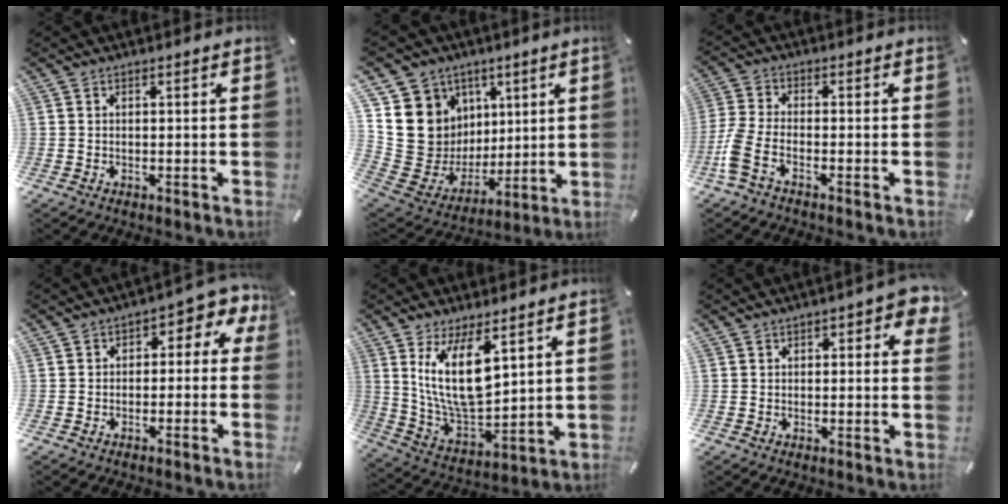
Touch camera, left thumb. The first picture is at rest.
{"total": 14.2, "force": [2.9, 13.8, 2.1], "torque": [-0.017, -0.035, 0.087]}
{"total": 6.3, "force": [-3.2, 2.5, 4.8], "torque": [-0.118, -0.006, -0.061]}
{"total": 4.7, "force": [-0.1, 3.5, 3.1], "torque": [-0.039, 0.001, -0.010]}
{"total": 15.2, "force": [7.1, 6.6, 11.7], "torque": [-0.249, -0.034, 0.125]}
{"total": 3.7, "force": [2.0, 2.3, 2.1], "torque": [-0.019, -0.005, 0.034]}